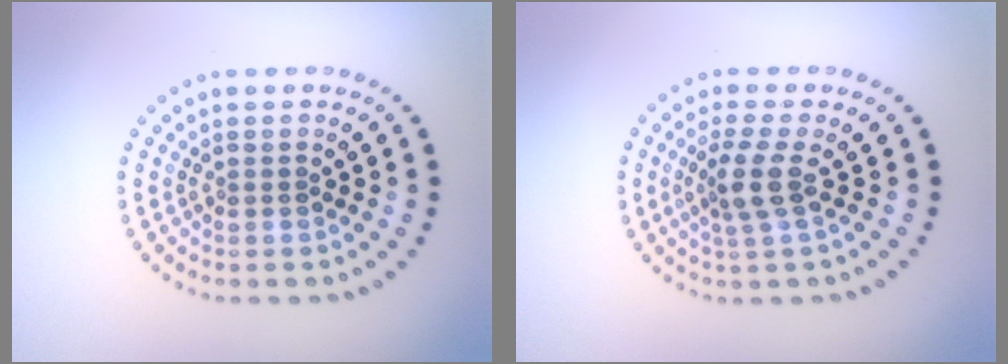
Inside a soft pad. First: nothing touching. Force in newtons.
{"total": 2.8, "press": 2.1, "slide": 1.8}